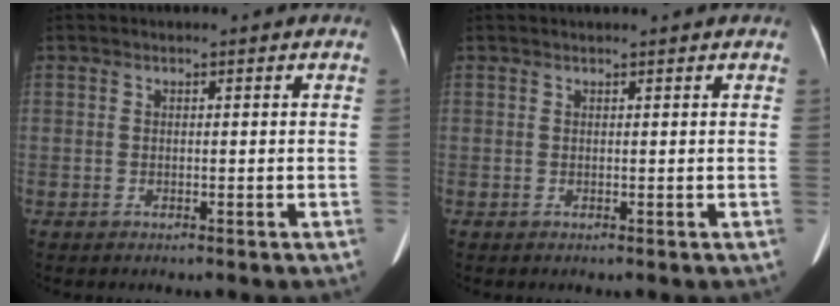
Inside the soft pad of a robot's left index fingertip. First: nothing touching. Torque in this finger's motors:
{"motor_torque": [0.33, -0.19, 0.09, 0.04]}